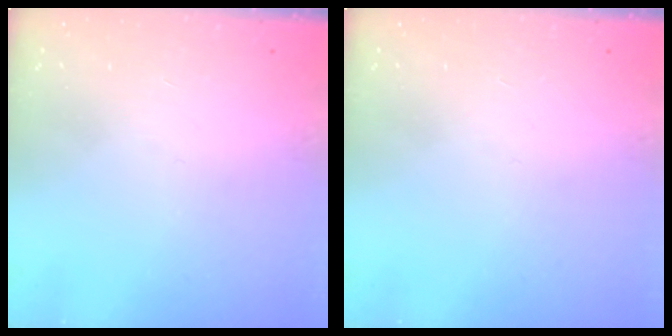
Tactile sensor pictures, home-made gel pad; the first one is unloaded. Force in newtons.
{"total": 0.0}